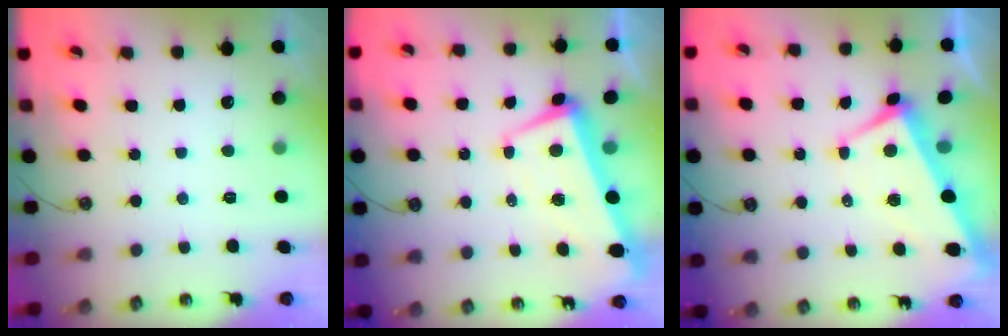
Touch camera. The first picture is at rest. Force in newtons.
{"total": 3.7, "press": 3.0, "slide": 2.1}
{"total": 1.4, "press": 0.9, "slide": 1.0}